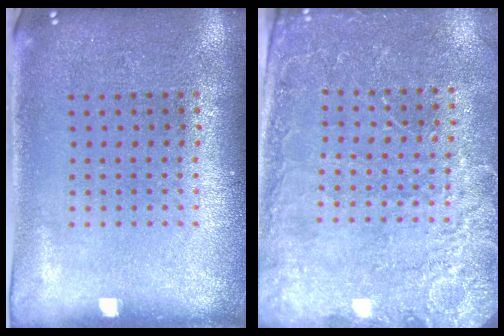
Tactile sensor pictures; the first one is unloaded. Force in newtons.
{"total": 2.7, "press": 2.6, "slide": 0.3}